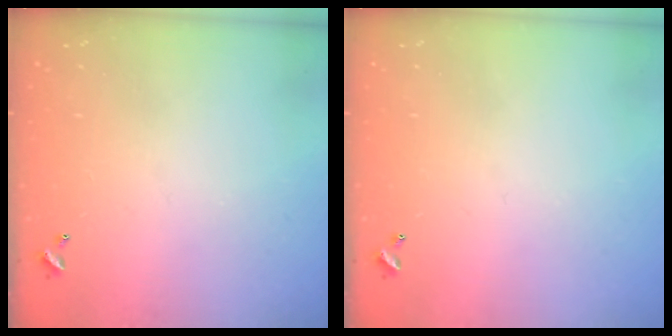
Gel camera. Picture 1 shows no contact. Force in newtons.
{"total": 0.0}